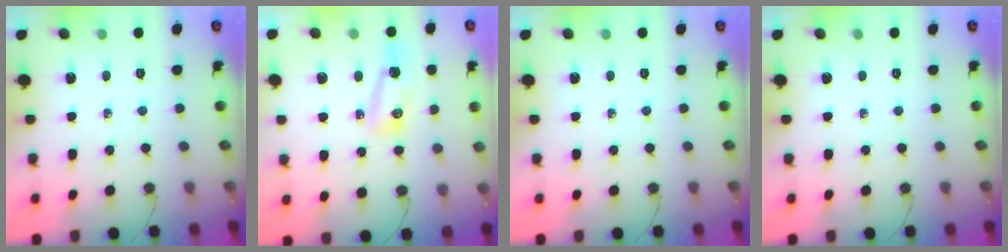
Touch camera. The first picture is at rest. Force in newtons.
{"total": 16.3, "press": 10.8, "slide": 12.2}
{"total": 0.0}
{"total": 0.0}